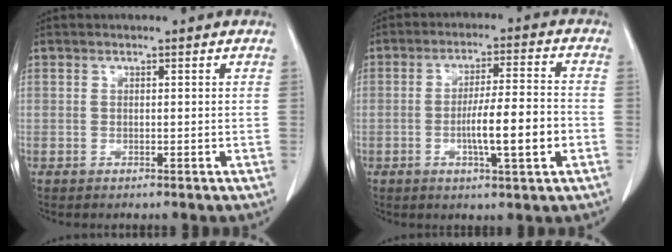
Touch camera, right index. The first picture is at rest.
{"total": 9.3, "force": [-2.5, 0.6, 9.0], "torque": [-0.149, 0.004, -0.042]}